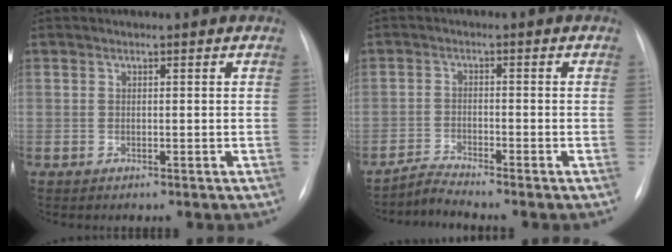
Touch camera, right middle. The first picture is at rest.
{"total": 3.0, "force": [-2.7, -1.0, -0.3], "torque": [0.000, -0.021, -0.056]}